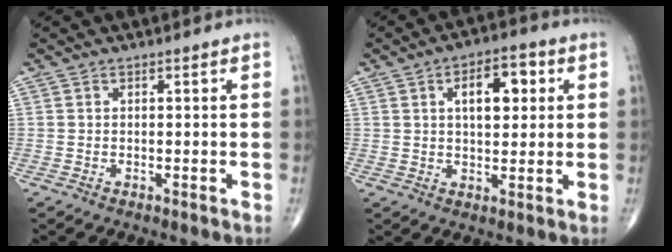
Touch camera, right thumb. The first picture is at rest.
{"total": 9.2, "force": [2.6, 4.7, 7.5], "torque": [-0.085, 0.004, 0.036]}